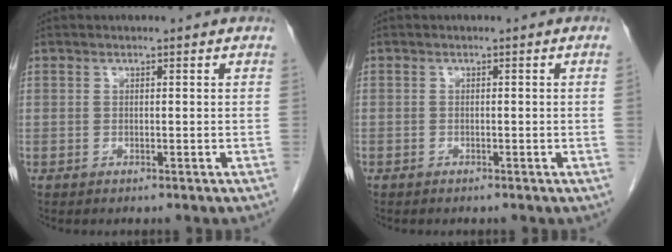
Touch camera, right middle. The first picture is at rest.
{"total": 0.6, "force": [-0.2, -0.3, 0.5], "torque": [0.001, 0.004, -0.006]}